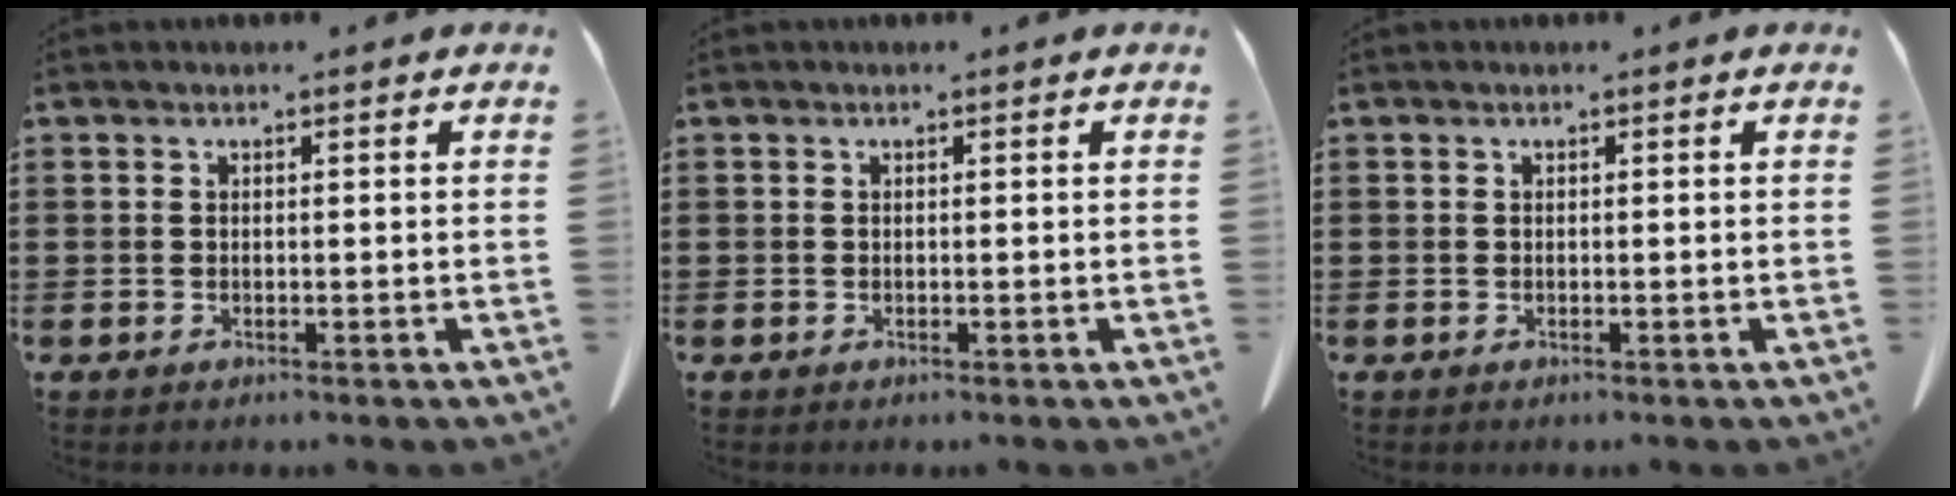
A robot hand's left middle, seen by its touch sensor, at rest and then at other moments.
{"total": 0.0}
{"total": 0.0}